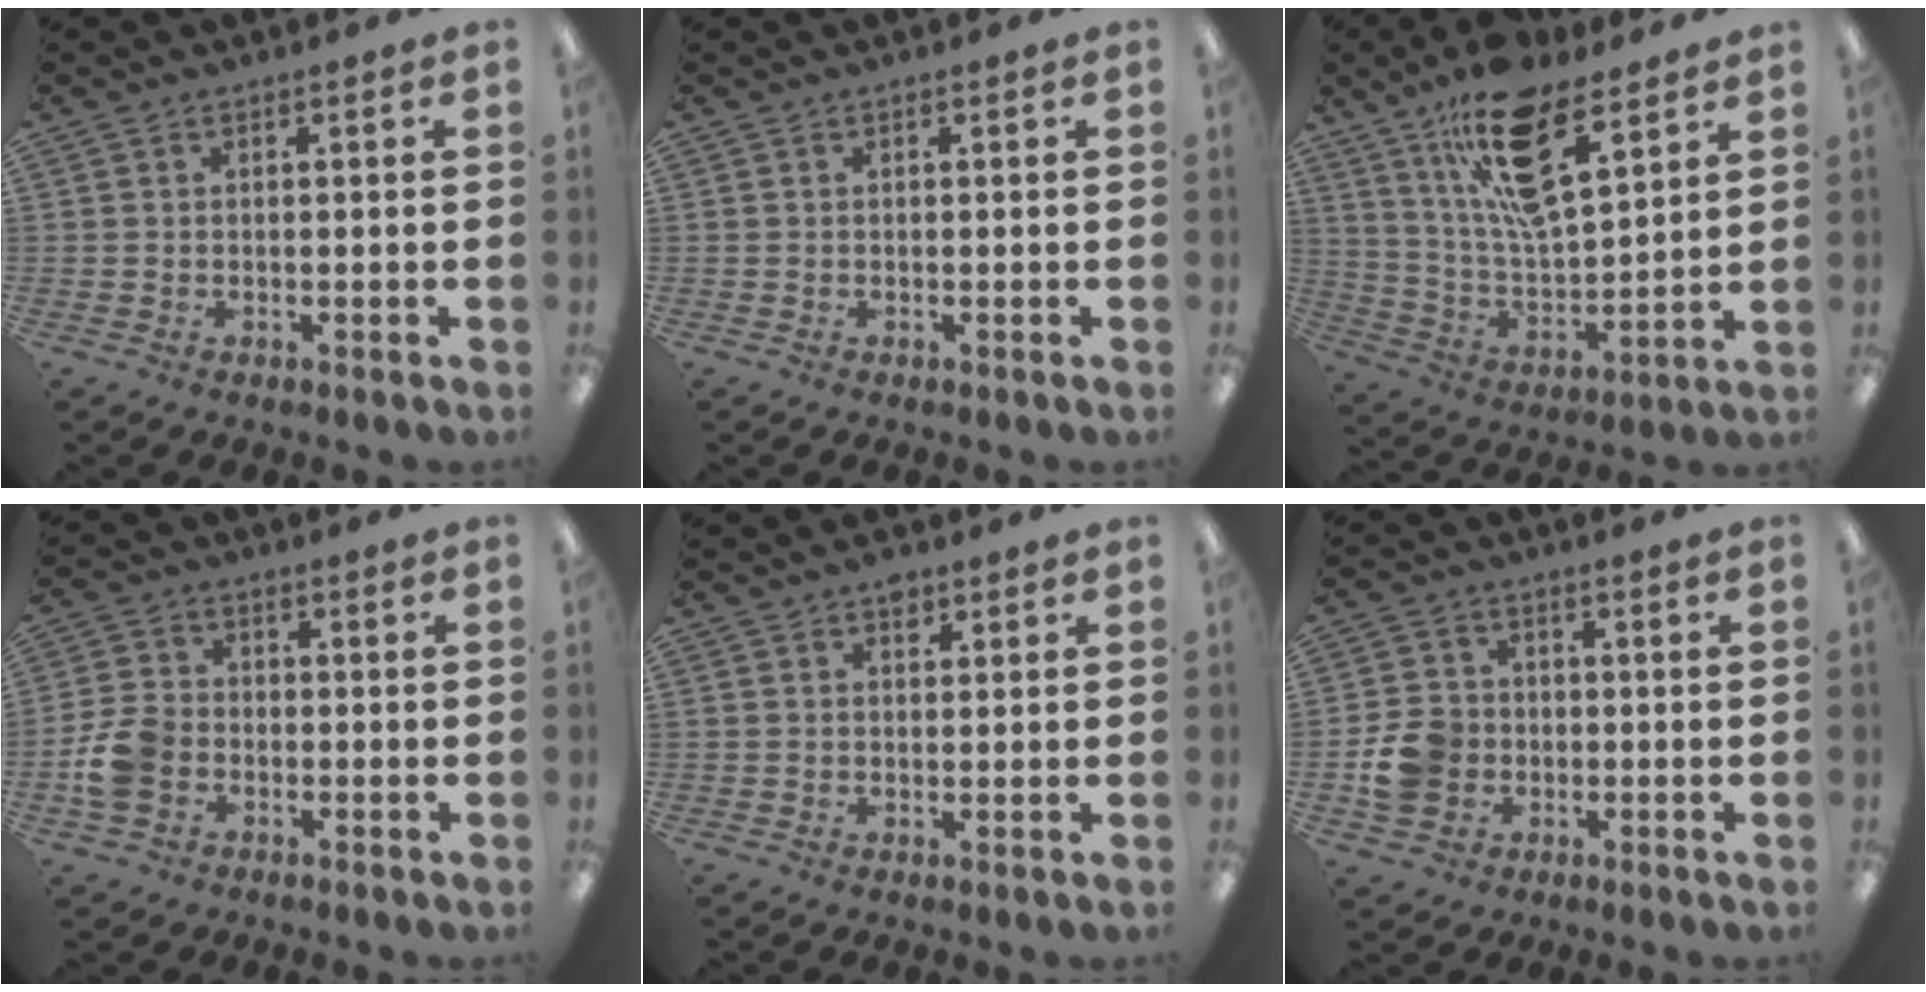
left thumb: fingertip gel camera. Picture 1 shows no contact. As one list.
[{"total": 0.0}, {"total": 19.1, "force": [12.1, 7.3, 12.9], "torque": [-0.221, -0.051, 0.206]}, {"total": 8.1, "force": [-2.6, 6.1, 4.7], "torque": [-0.099, 0.019, -0.046]}, {"total": 2.2, "force": [1.4, 1.3, 1.1], "torque": [-0.007, -0.005, 0.022]}, {"total": 8.0, "force": [-1.5, 7.0, 3.5], "torque": [-0.068, 0.014, -0.026]}]